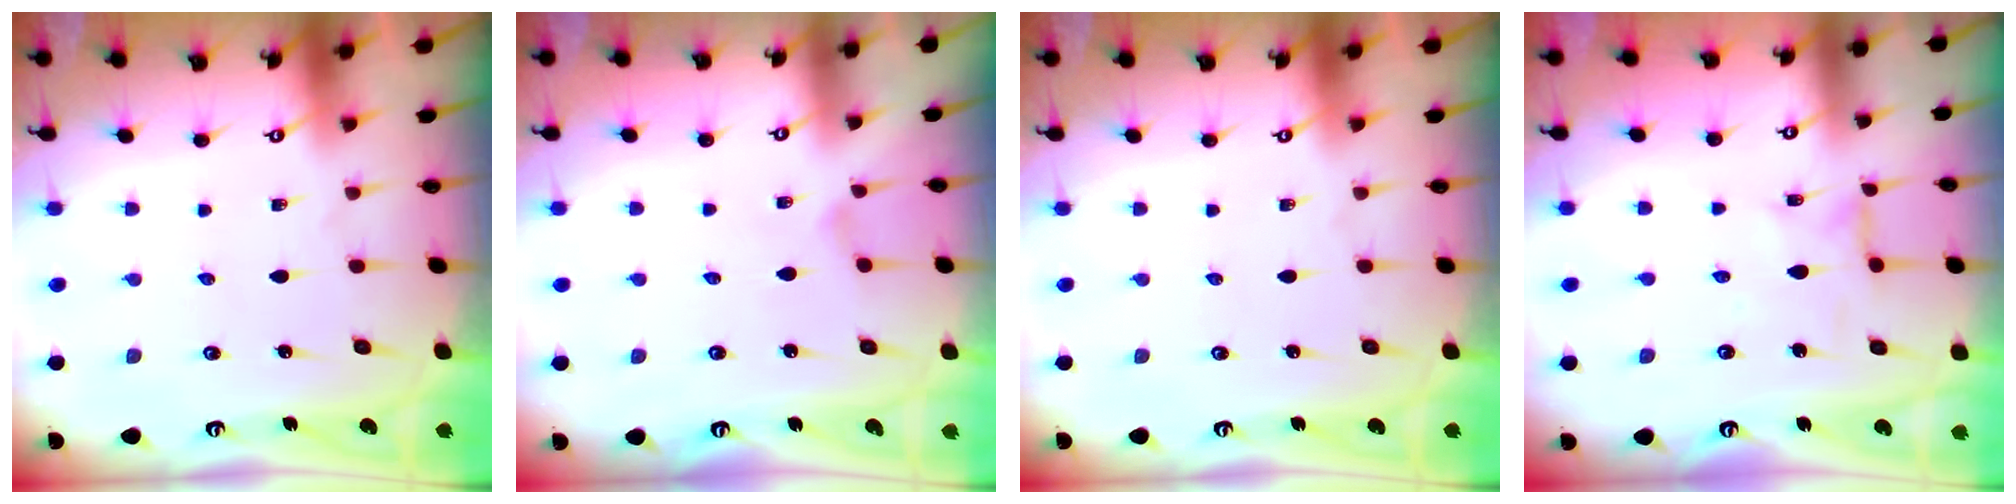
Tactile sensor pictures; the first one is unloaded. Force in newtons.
{"total": 1.7, "press": 1.7, "slide": 0.3}
{"total": 0.0}
{"total": 1.9, "press": 1.9, "slide": 0.3}